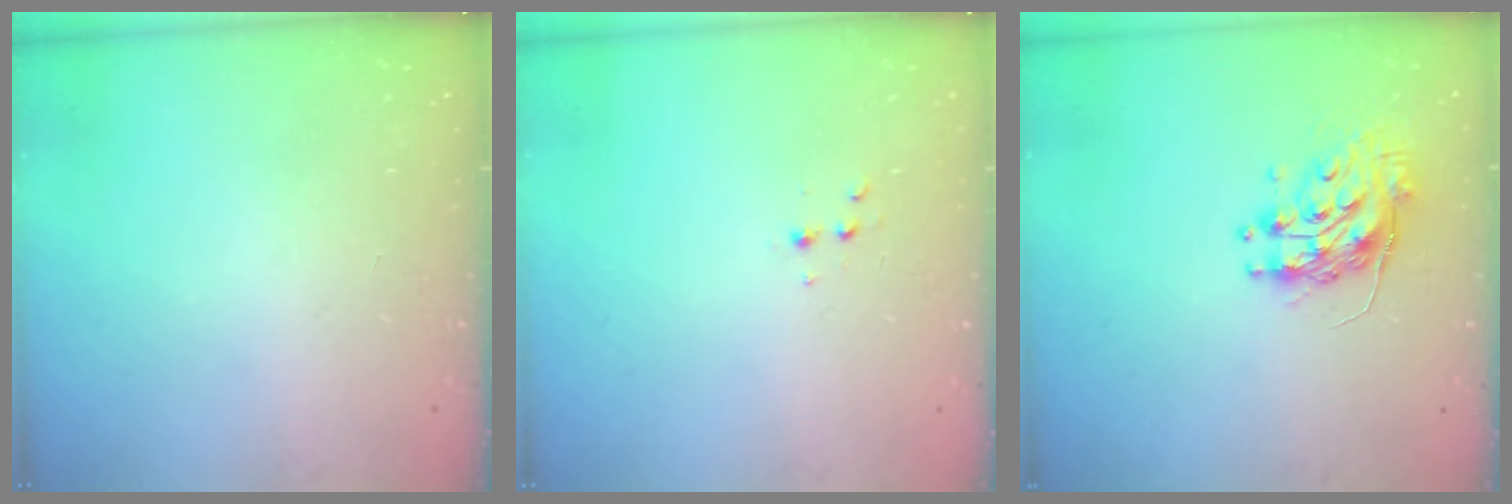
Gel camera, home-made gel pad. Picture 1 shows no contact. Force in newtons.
{"total": 3.1, "press": 3.0, "slide": 0.9}
{"total": 9.8, "press": 9.8, "slide": 0.7}